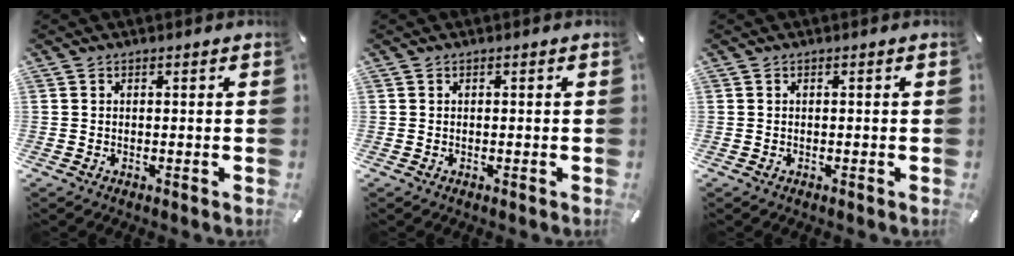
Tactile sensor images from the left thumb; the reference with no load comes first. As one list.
[{"total": 0.0}, {"total": 0.0}]